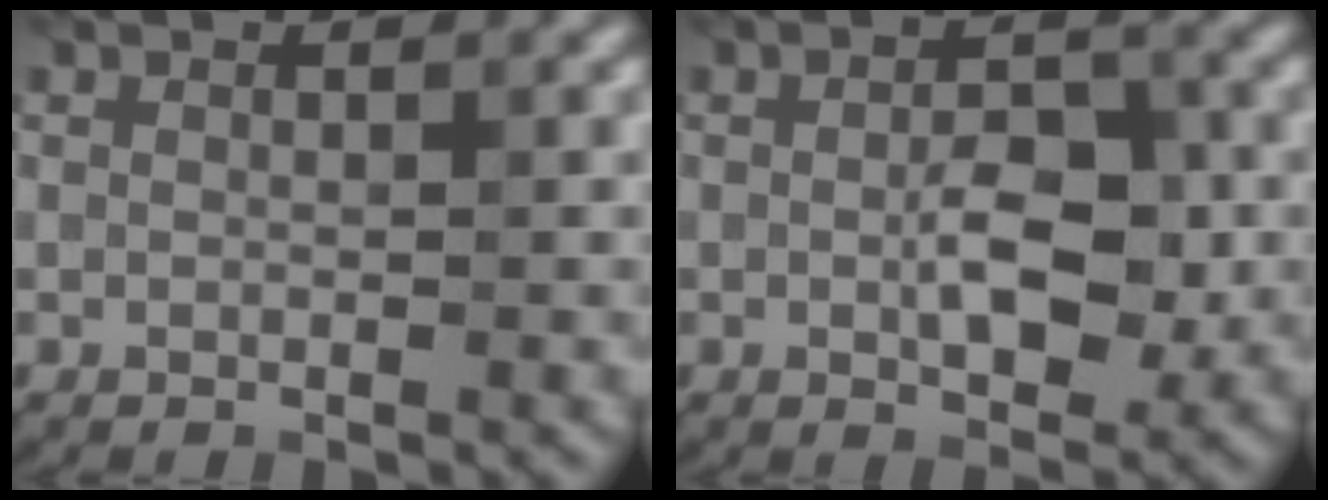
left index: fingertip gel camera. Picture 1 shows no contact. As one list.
[{"total": 4.7, "force": [-0.4, 2.3, 4.1], "torque": [-0.076, 0.000, -0.003]}]